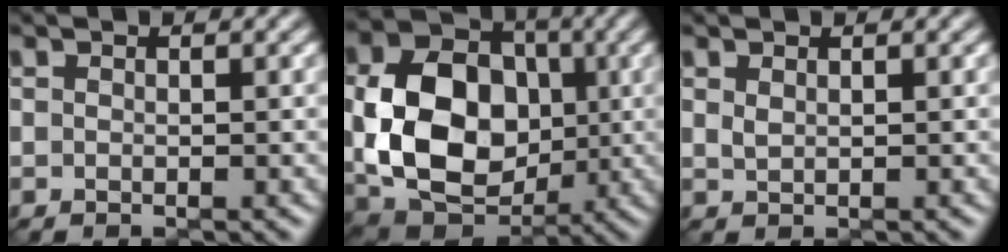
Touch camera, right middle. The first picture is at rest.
{"total": 10.8, "force": [-0.7, 8.1, 7.1], "torque": [-0.141, -0.002, -0.013]}
{"total": 0.5, "force": [0.5, 0.1, 0.2], "torque": [-0.010, 0.000, 0.011]}